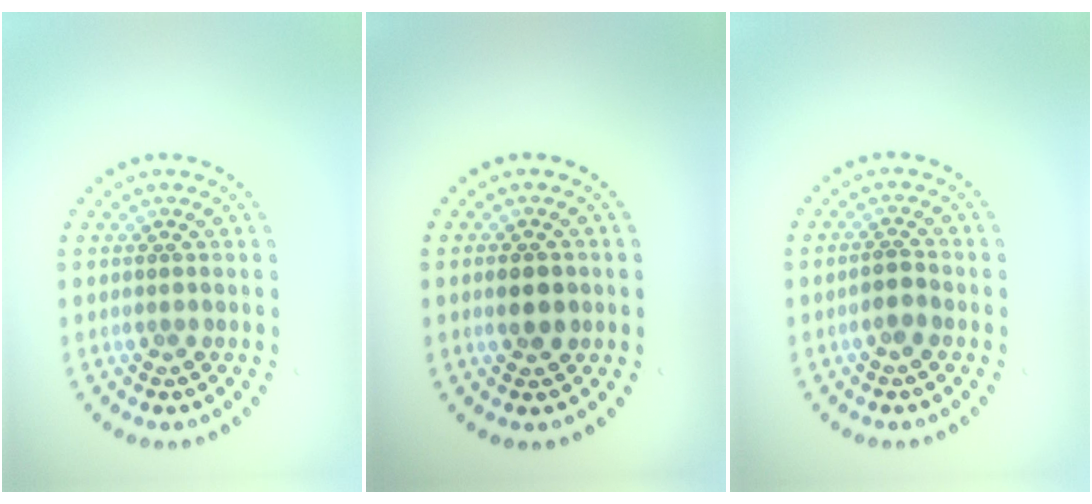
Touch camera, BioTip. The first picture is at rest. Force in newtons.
{"total": 2.4, "press": 2.4, "slide": 0.1}
{"total": 1.3, "press": 1.1, "slide": 0.7}